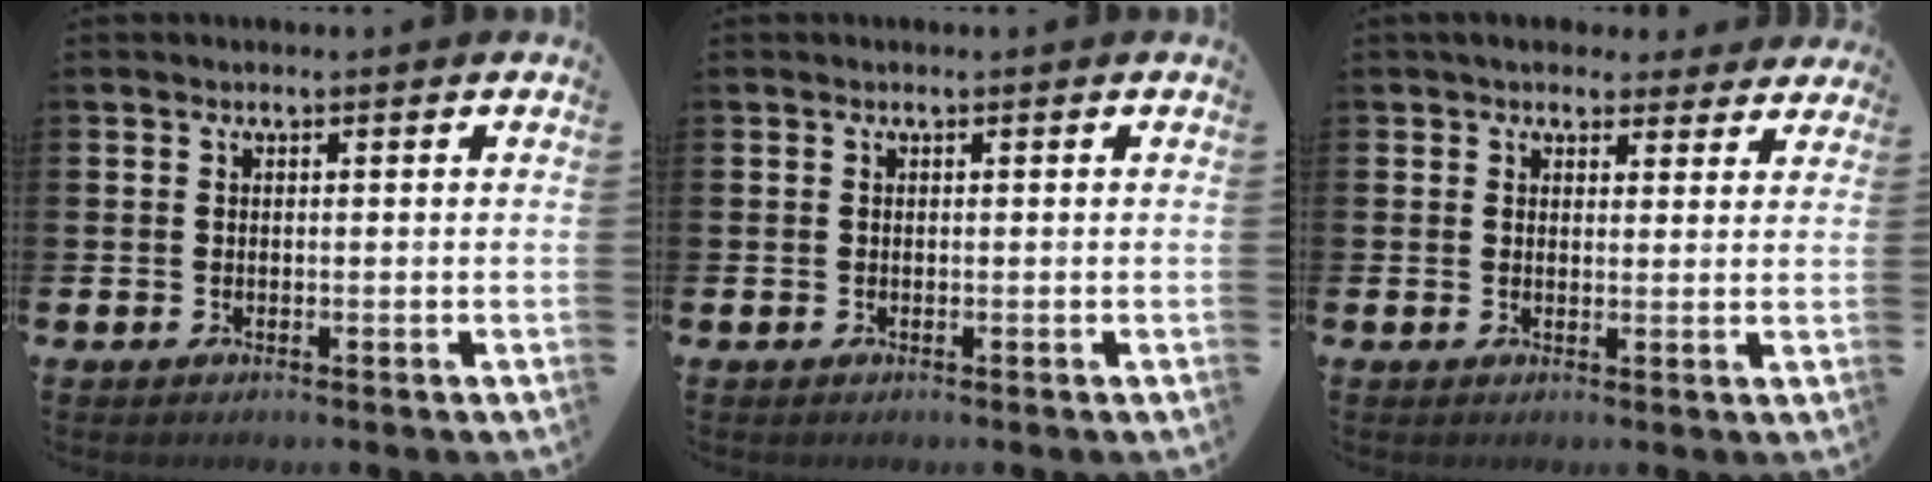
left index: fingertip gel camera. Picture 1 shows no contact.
{"total": 0.0}
{"total": 4.3, "force": [3.8, 1.8, 0.5], "torque": [-0.010, -0.017, 0.068]}